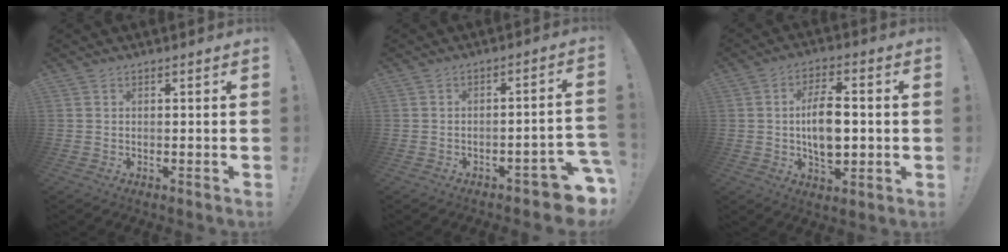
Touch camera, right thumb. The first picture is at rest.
{"total": 7.3, "force": [-4.7, 1.8, 5.2], "torque": [-0.064, 0.023, -0.077]}
{"total": 11.2, "force": [-0.4, 5.9, 9.5], "torque": [-0.165, 0.000, -0.010]}